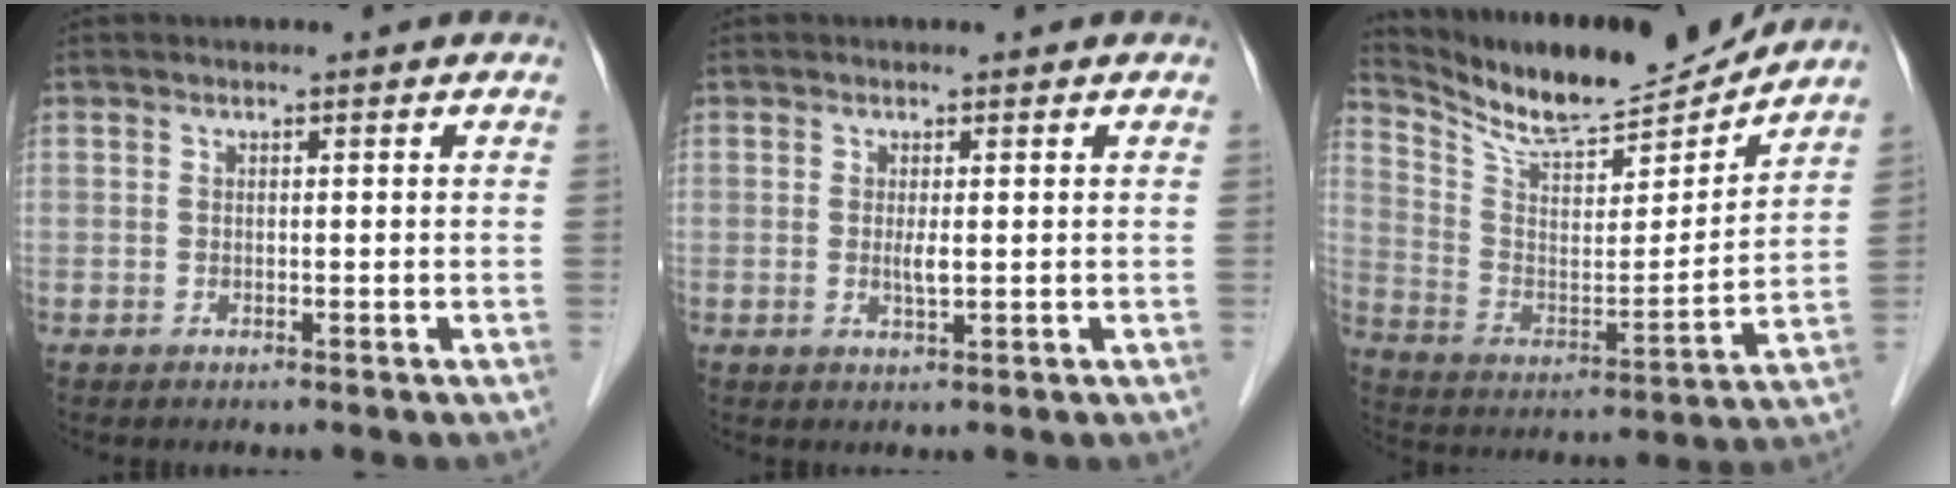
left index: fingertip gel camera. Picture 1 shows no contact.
{"total": 1.5, "force": [0.1, 0.2, 1.4], "torque": [-0.030, -0.003, 0.003]}
{"total": 16.3, "force": [15.5, 1.5, 5.1], "torque": [-0.105, -0.020, 0.262]}